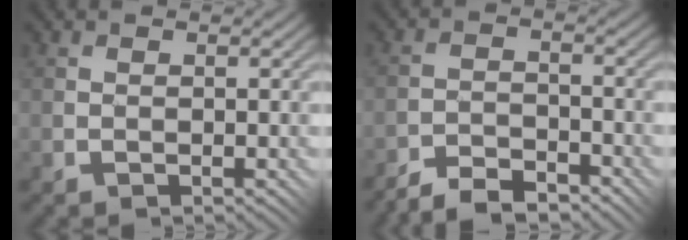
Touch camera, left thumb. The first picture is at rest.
{"total": 5.1, "force": [-4.9, 0.8, 1.5], "torque": [-0.019, 0.007, -0.097]}